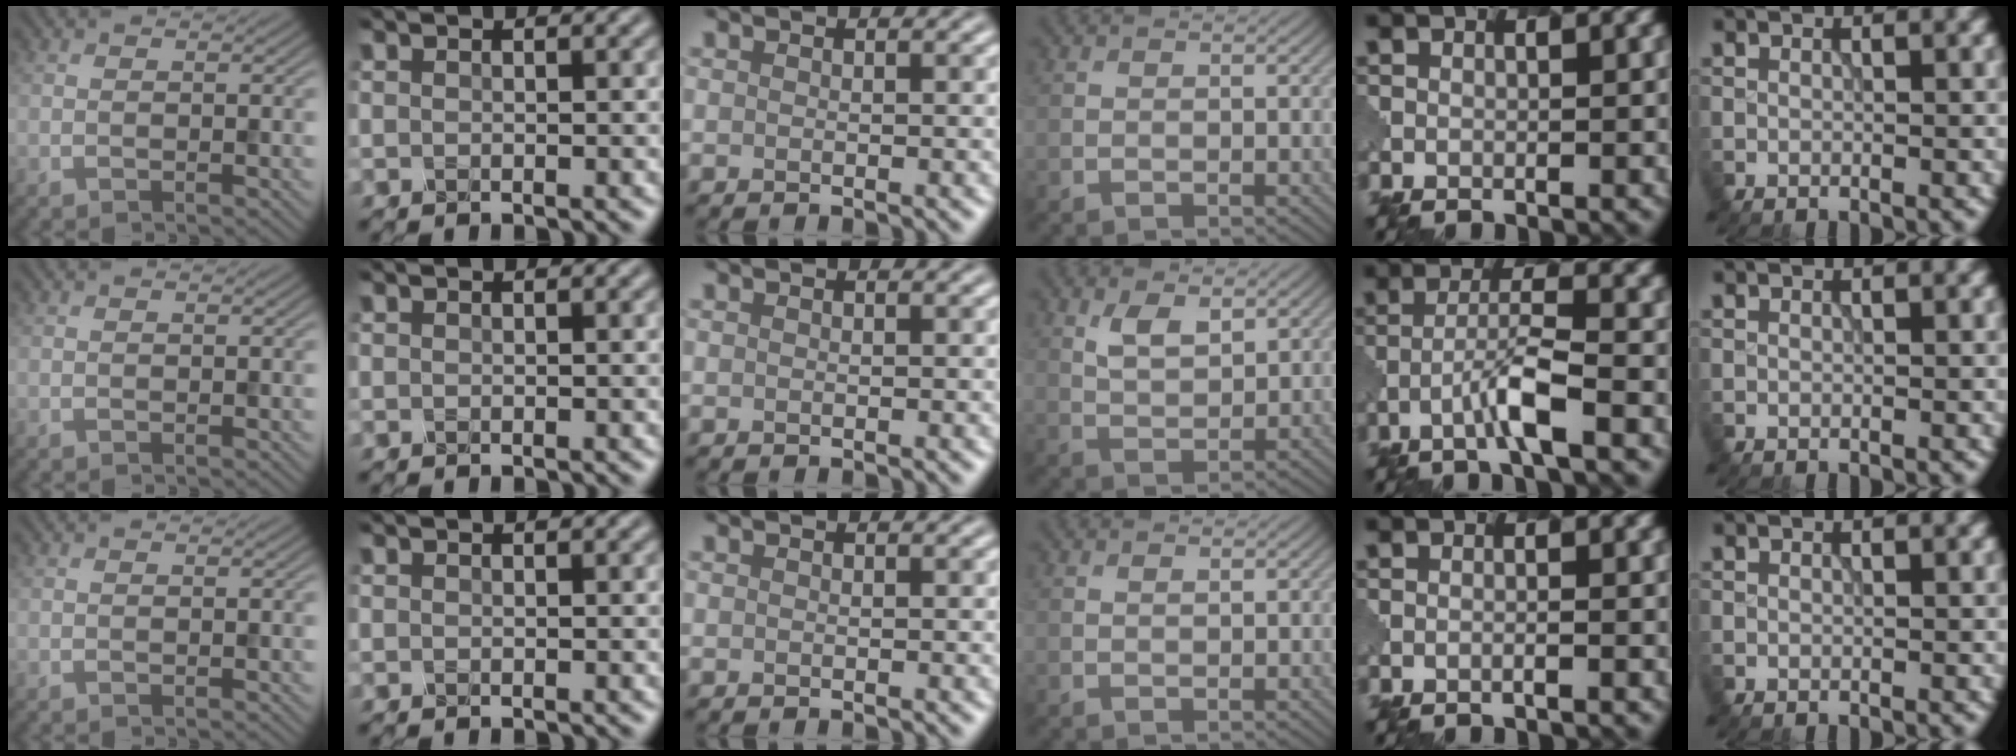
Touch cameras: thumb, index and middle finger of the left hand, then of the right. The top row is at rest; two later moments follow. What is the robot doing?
{"motion": "insert", "object": "pen bag"}